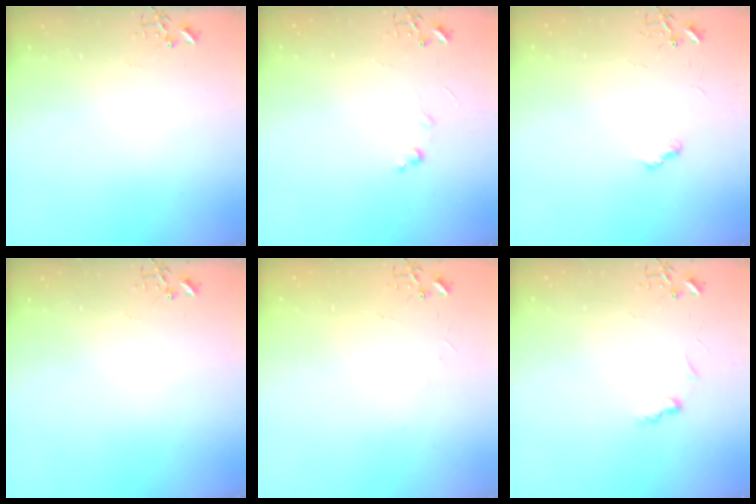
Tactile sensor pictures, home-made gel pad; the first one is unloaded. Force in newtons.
{"total": 4.2, "press": 4.2, "slide": 0.5}
{"total": 5.4, "press": 5.4, "slide": 0.6}
{"total": 0.0}
{"total": 2.7, "press": 2.7, "slide": 0.4}
{"total": 6.1, "press": 6.0, "slide": 0.7}